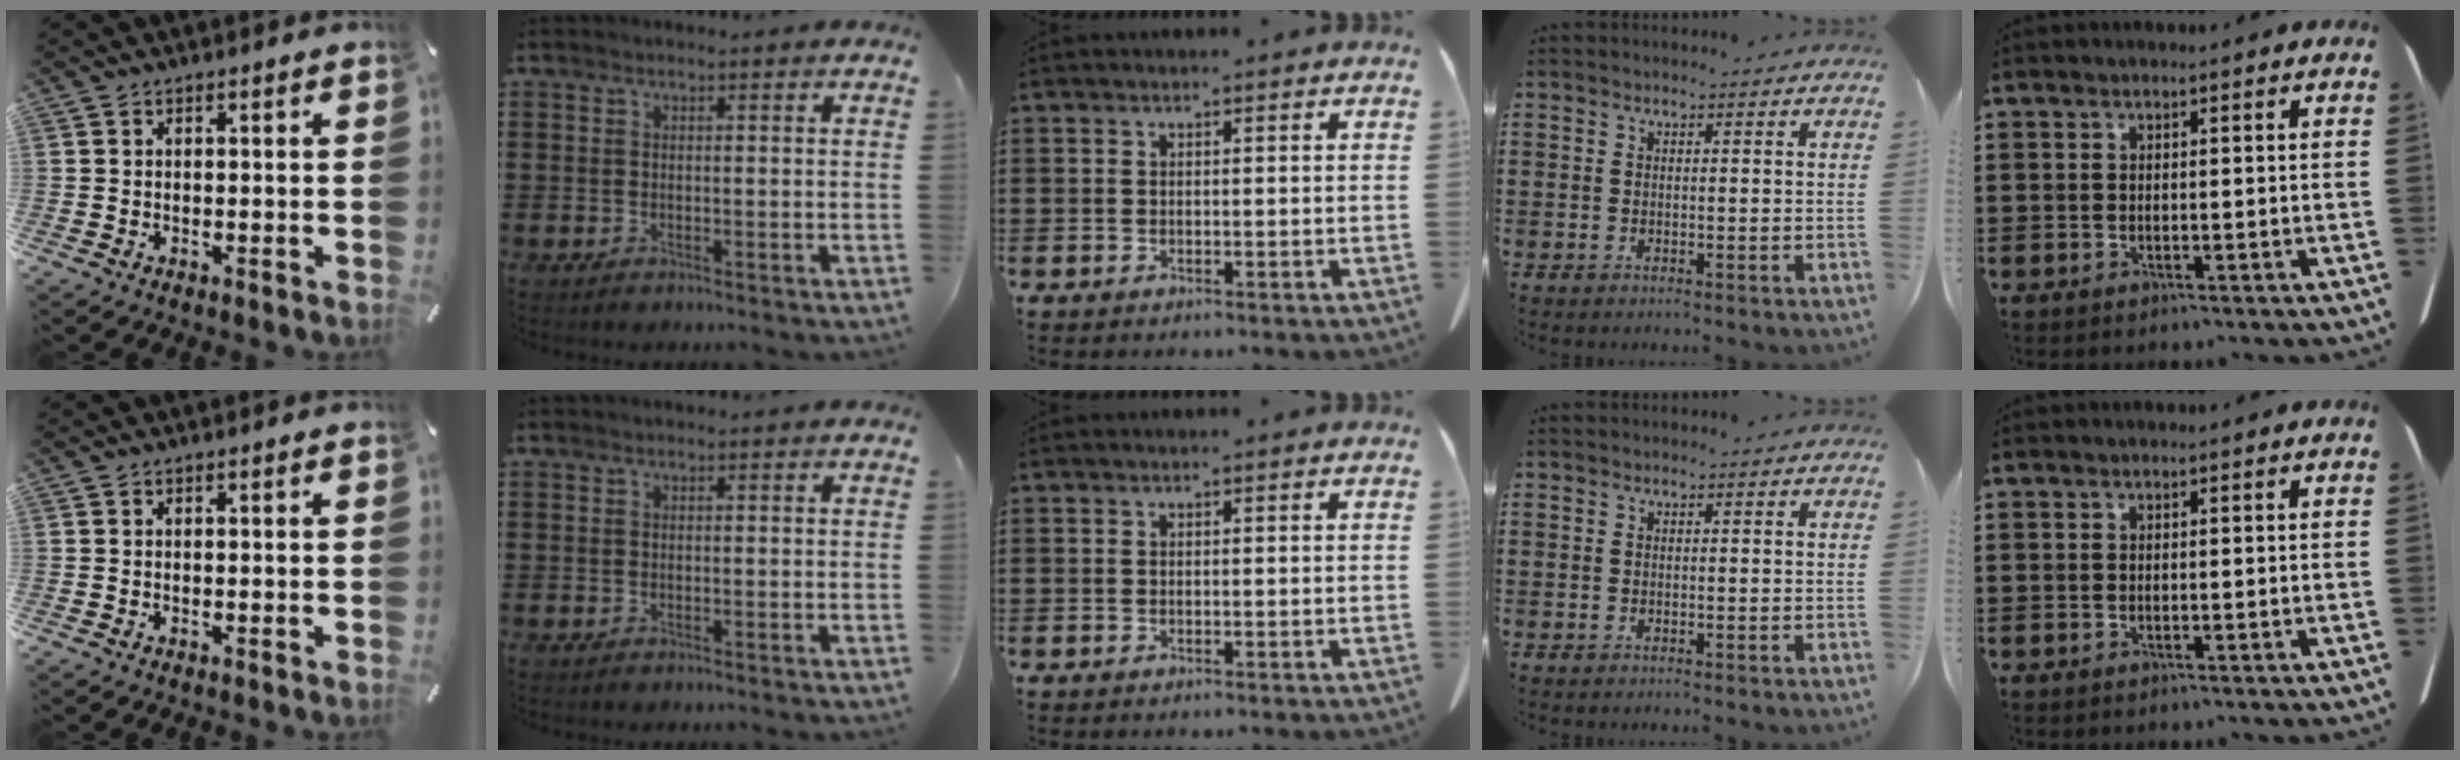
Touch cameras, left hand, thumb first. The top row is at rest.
{}